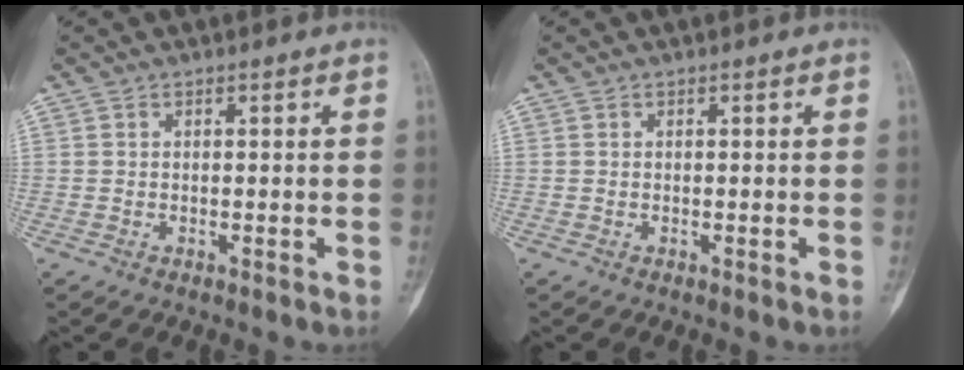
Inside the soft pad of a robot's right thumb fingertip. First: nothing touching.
{"total": 0.0}